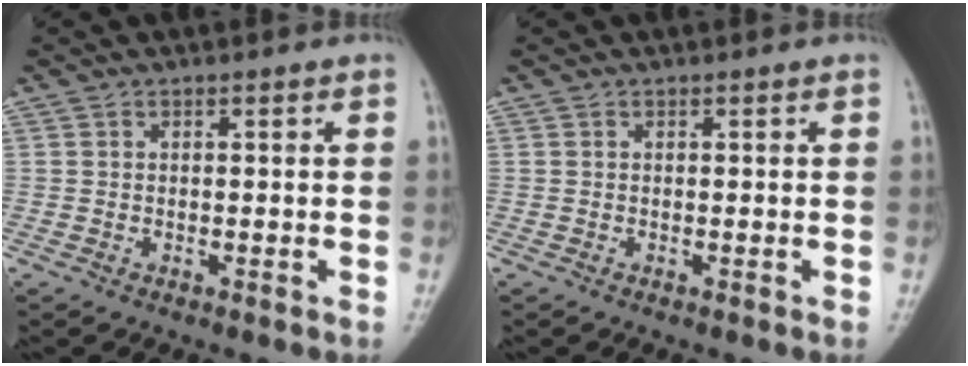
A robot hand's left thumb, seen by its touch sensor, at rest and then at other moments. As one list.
[{"total": 0.0}]